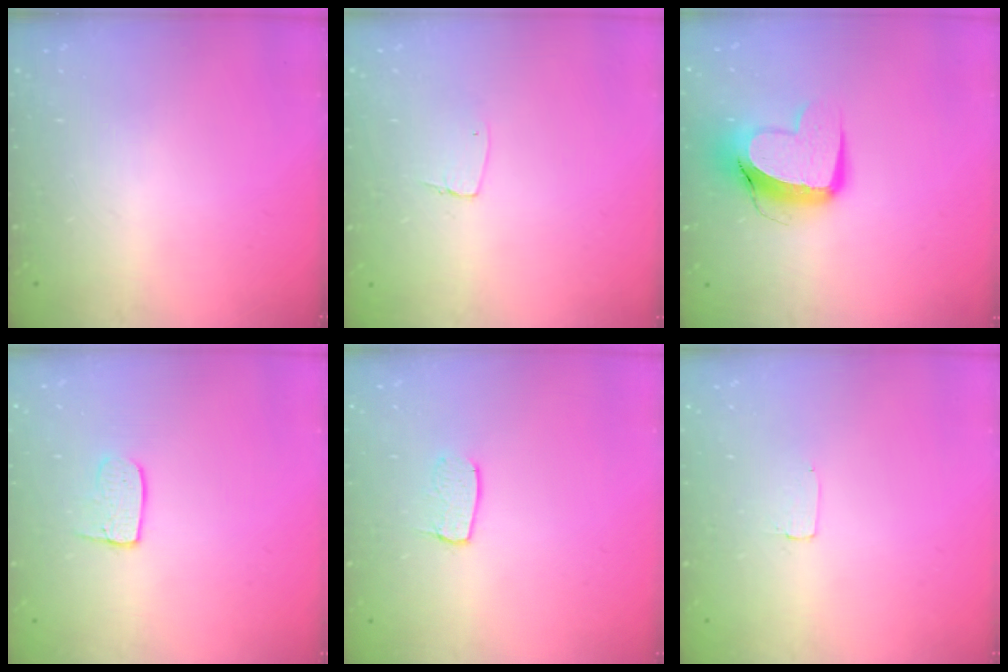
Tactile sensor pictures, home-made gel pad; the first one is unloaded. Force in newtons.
{"total": 4.4, "press": 4.4, "slide": 0.3}
{"total": 13.0, "press": 12.9, "slide": 1.7}
{"total": 6.7, "press": 6.7, "slide": 0.4}
{"total": 6.0, "press": 6.0, "slide": 0.5}
{"total": 1.7, "press": 1.7, "slide": 0.1}